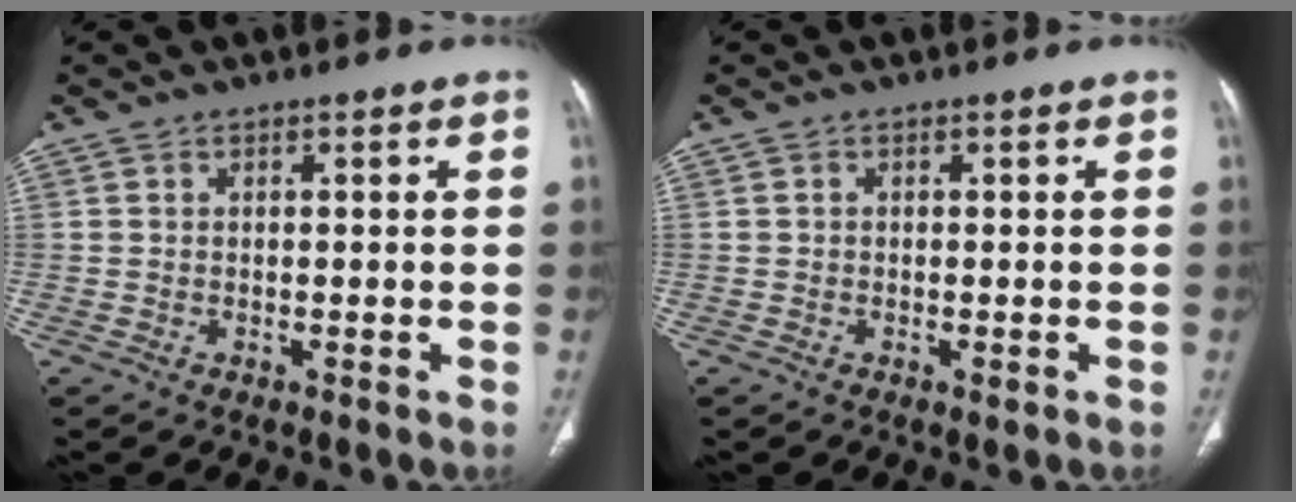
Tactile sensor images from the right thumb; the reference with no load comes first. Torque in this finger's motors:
{"motor_torque": [0.33, 0.59, -0.32, 0.12, -0.03]}